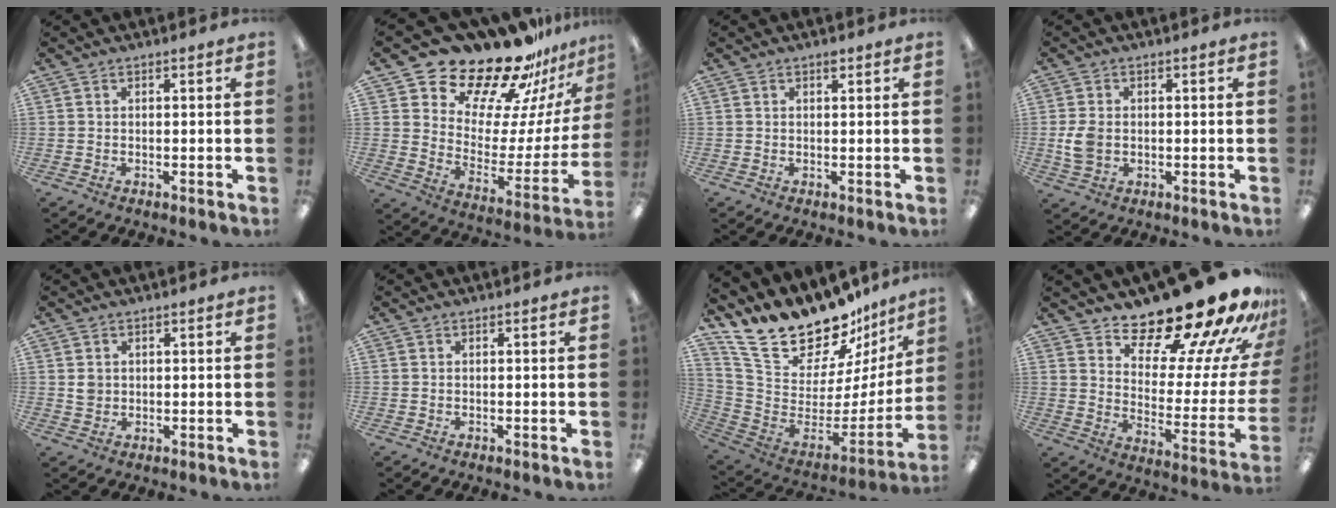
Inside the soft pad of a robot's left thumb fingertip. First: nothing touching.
{"total": 22.2, "force": [19.4, 8.6, 6.4], "torque": [-0.093, -0.158, 0.340]}
{"total": 1.1, "force": [0.8, 0.4, 0.6], "torque": [-0.006, -0.002, 0.013]}
{"total": 5.6, "force": [-0.3, 4.1, 3.8], "torque": [-0.079, 0.000, -0.008]}
{"total": 2.4, "force": [0.7, 2.2, 0.7], "torque": [-0.009, 0.001, 0.011]}
{"total": 0.0}
{"total": 23.1, "force": [18.3, 10.3, 9.4], "torque": [-0.150, -0.147, 0.338]}
{"total": 21.9, "force": [18.5, 6.1, 10.0], "torque": [-0.128, -0.146, 0.304]}